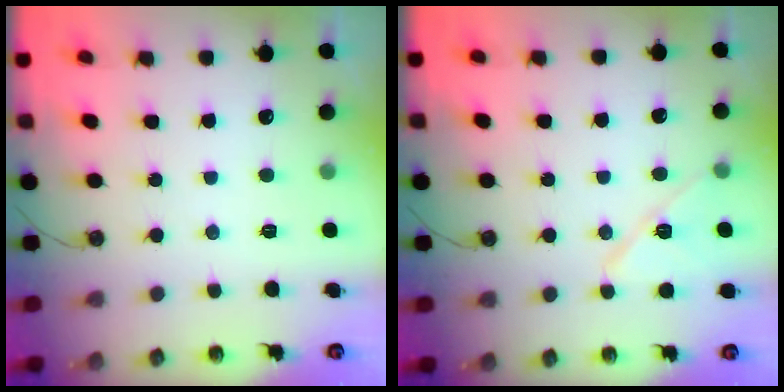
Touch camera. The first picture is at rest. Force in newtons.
{"total": 10.8, "press": 10.7, "slide": 0.9}